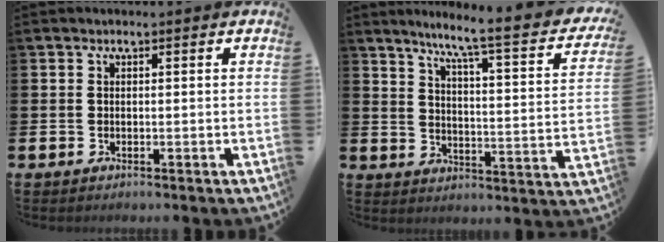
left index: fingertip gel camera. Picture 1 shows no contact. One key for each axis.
{"total": 6.9, "fx": 5.4, "fy": 0.4, "fz": 4.2, "tx": -0.084, "ty": -0.051, "tz": 0.077}